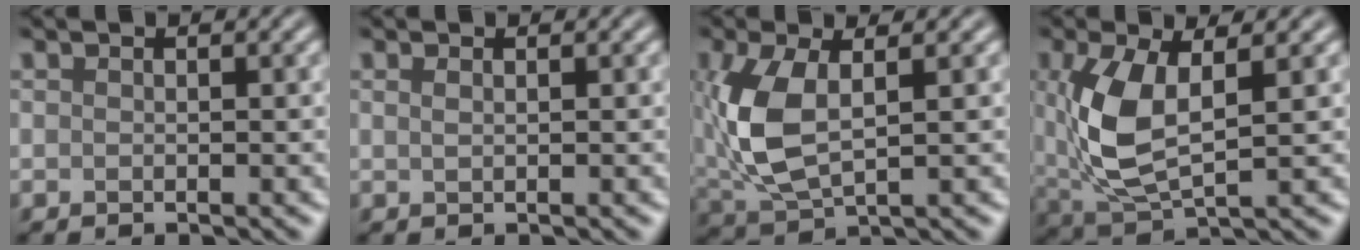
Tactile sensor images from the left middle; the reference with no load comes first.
{"total": 0.8, "force": [0.4, 0.3, 0.5], "torque": [-0.011, -0.001, 0.006]}
{"total": 6.6, "force": [0.8, 3.3, 5.7], "torque": [-0.145, 0.001, 0.019]}
{"total": 7.1, "force": [1.1, 3.3, 6.2], "torque": [-0.150, -0.008, 0.027]}